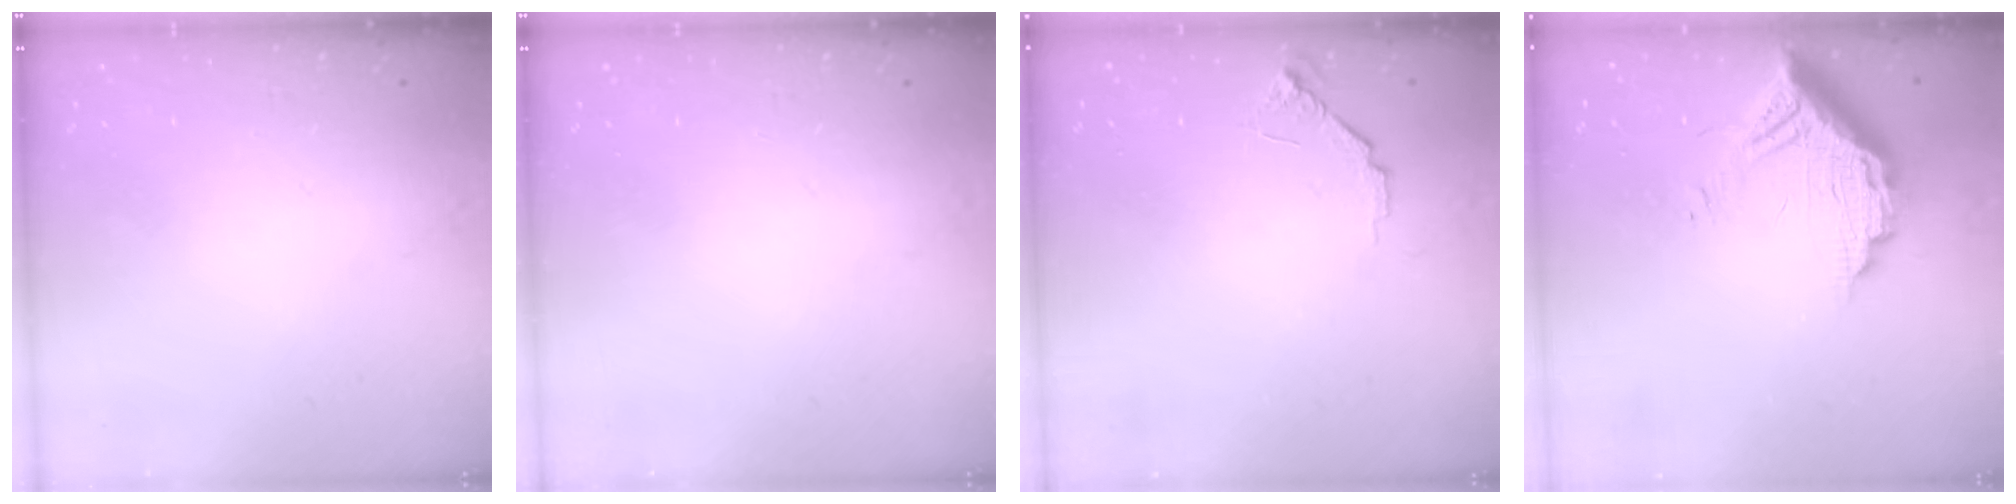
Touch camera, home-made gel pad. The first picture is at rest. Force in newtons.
{"total": 0.0}
{"total": 7.2, "press": 7.2, "slide": 0.6}
{"total": 14.2, "press": 14.1, "slide": 1.4}